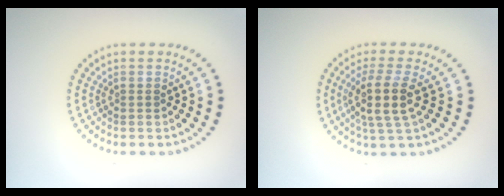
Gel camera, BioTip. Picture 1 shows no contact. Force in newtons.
{"total": 3.7, "press": 3.0, "slide": 2.1}